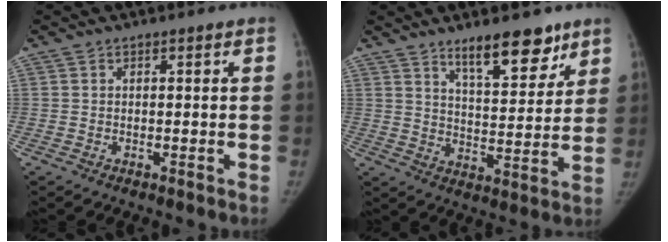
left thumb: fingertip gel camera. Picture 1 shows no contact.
{"total": 11.9, "force": [8.4, 4.3, 7.4], "torque": [-0.073, -0.055, 0.133]}